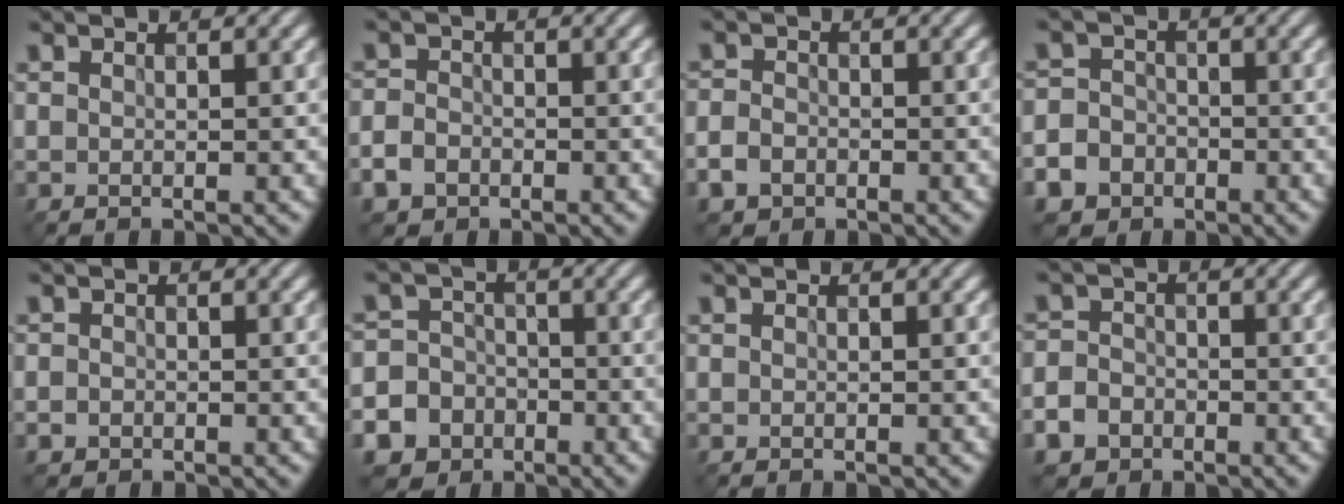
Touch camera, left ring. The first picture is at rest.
{"total": 2.7, "force": [-1.5, 2.0, 1.1], "torque": [-0.018, -0.006, -0.033]}
{"total": 2.4, "force": [-1.3, 1.8, 1.0], "torque": [-0.022, -0.005, -0.029]}
{"total": 7.0, "force": [-4.0, 5.6, 1.5], "torque": [-0.027, -0.024, -0.086]}
{"total": 0.9, "force": [-0.5, 0.7, 0.2], "torque": [0.001, -0.005, -0.012]}
{"total": 9.7, "force": [-5.4, 8.0, 1.5], "torque": [-0.042, -0.033, -0.109]}
{"total": 0.0}
{"total": 5.2, "force": [-3.0, 4.0, 1.4], "torque": [-0.014, -0.015, -0.066]}